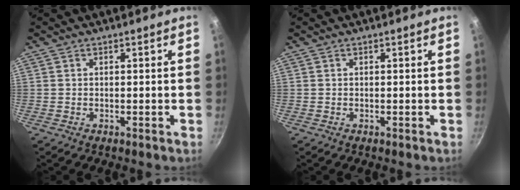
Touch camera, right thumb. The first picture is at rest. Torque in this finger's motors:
{"motor_torque": [0.00, 0.00, 0.00, 0.00, -0.01]}